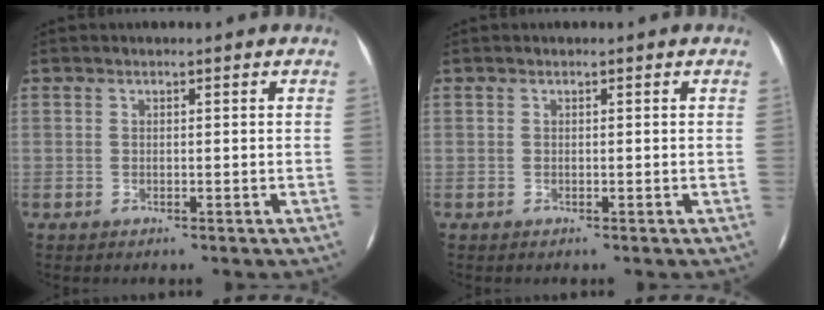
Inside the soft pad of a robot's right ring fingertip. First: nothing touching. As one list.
[{"total": 0.0}]